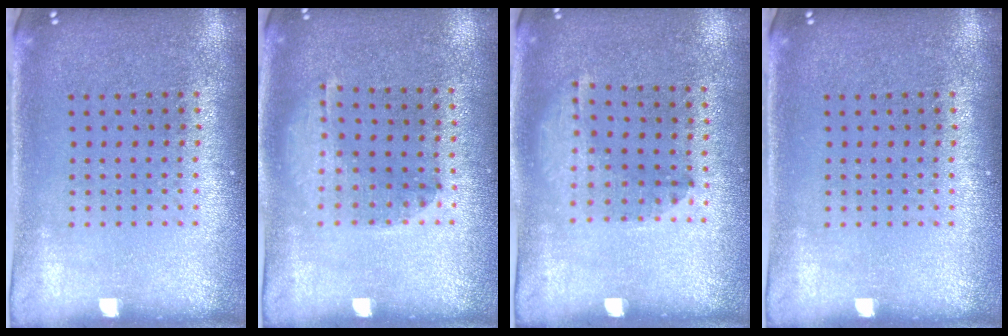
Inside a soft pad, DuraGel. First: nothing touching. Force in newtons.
{"total": 1.1, "press": 1.0, "slide": 0.2}
{"total": 1.4, "press": 0.9, "slide": 1.0}
{"total": 0.0}